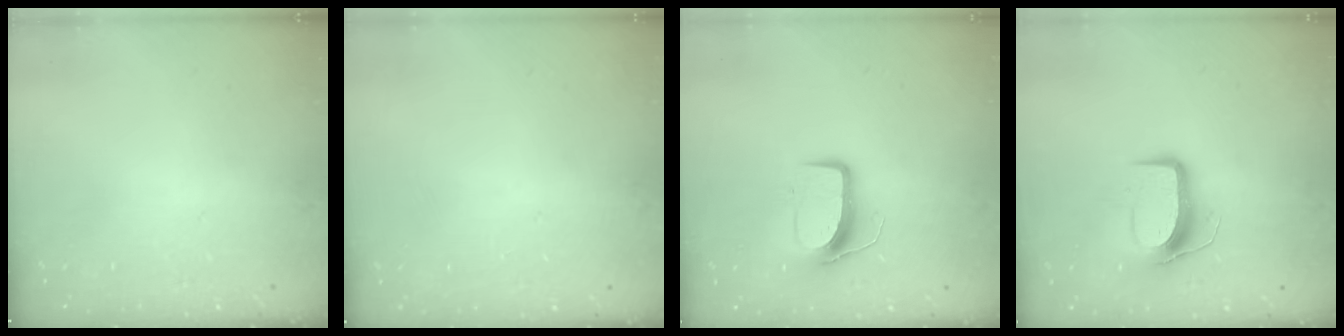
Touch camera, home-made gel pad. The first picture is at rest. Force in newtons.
{"total": 0.0}
{"total": 9.9, "press": 9.8, "slide": 1.1}
{"total": 9.2, "press": 9.2, "slide": 0.2}